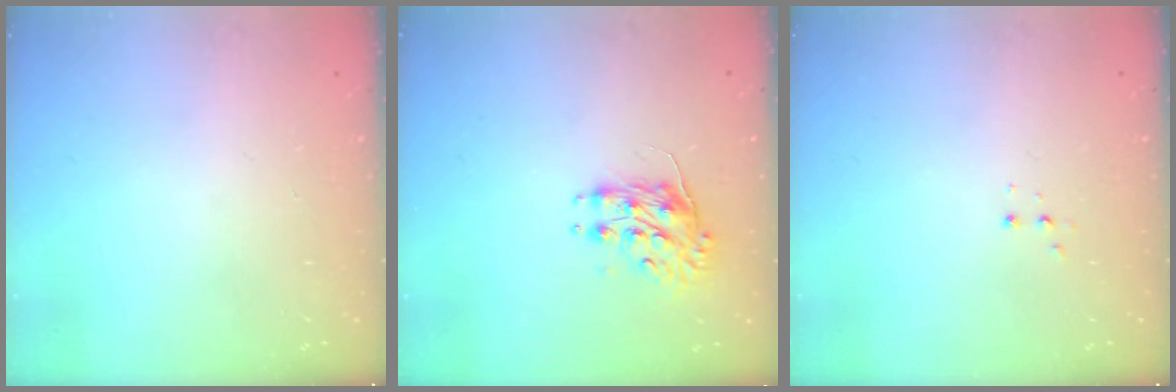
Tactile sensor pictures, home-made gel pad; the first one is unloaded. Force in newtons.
{"total": 8.4, "press": 8.4, "slide": 0.3}
{"total": 2.8, "press": 2.8, "slide": 0.5}